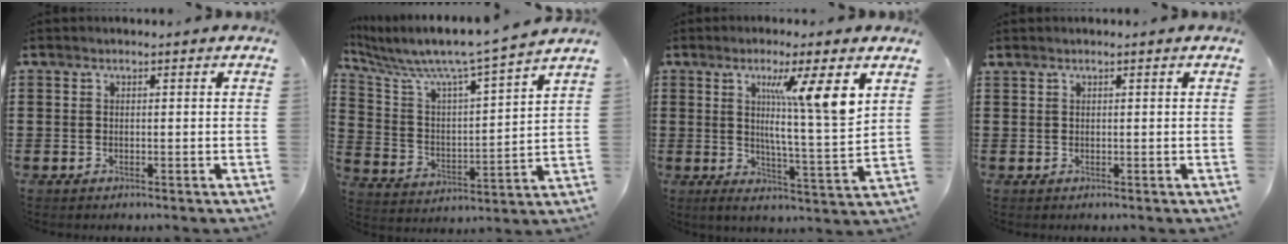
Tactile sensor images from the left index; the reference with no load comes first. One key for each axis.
{"total": 7.3, "fx": 6.5, "fy": -0.1, "fz": 3.3, "tx": -0.095, "ty": -0.053, "tz": 0.101}
{"total": 11.1, "fx": 5.0, "fy": 0.5, "fz": 9.9, "tx": -0.177, "ty": -0.012, "tz": 0.073}
{"total": 0.0}